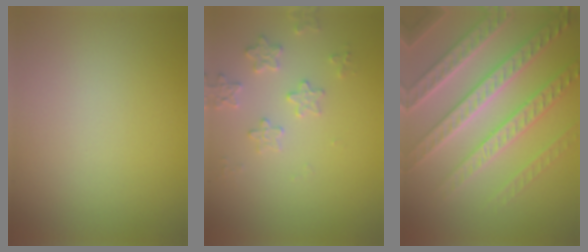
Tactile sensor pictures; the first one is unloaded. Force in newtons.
{"total": 2.5, "press": 2.4, "slide": 0.6}
{"total": 7.1, "press": 6.9, "slide": 1.7}